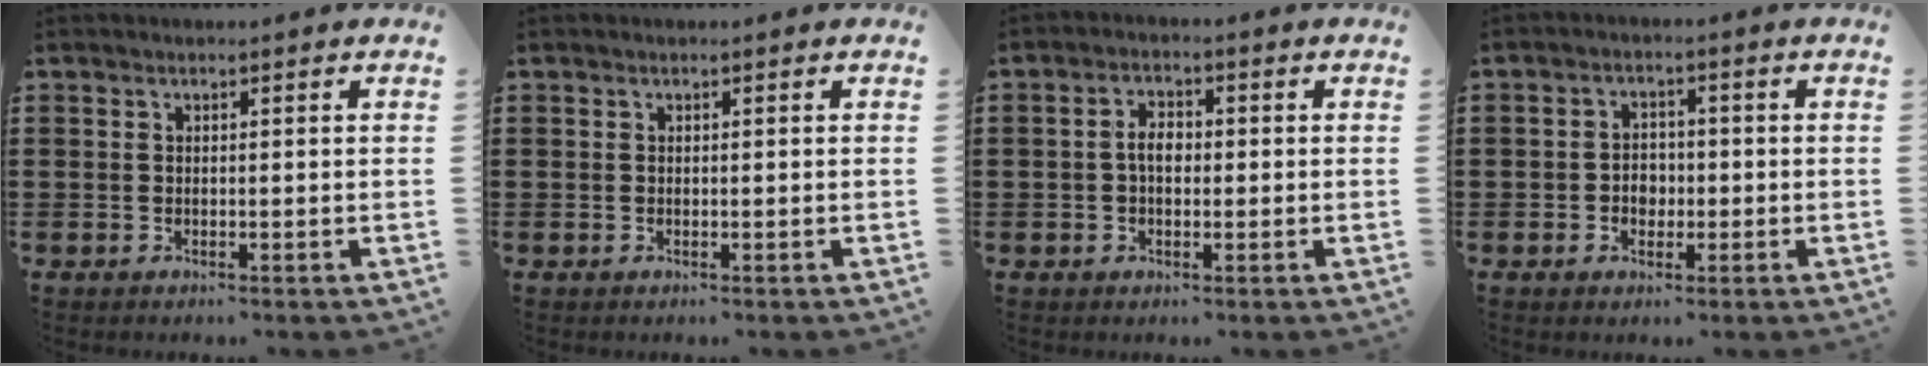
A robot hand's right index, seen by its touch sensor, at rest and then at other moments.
{"total": 0.0}
{"total": 3.0, "force": [-0.3, 1.7, 2.5], "torque": [-0.047, 0.005, -0.007]}
{"total": 2.8, "force": [-0.7, 2.3, 1.6], "torque": [-0.027, 0.001, -0.017]}